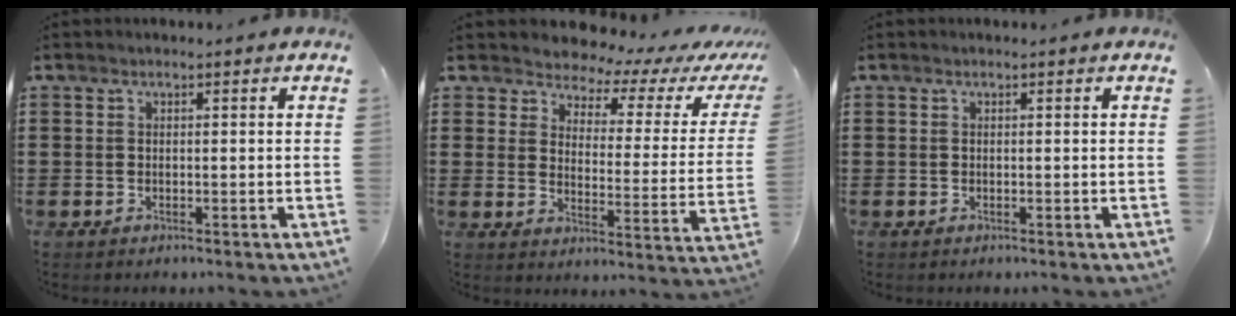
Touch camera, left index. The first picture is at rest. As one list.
[{"total": 4.2, "force": [3.9, 1.2, 0.6], "torque": [-0.033, -0.038, 0.062]}, {"total": 0.0}]